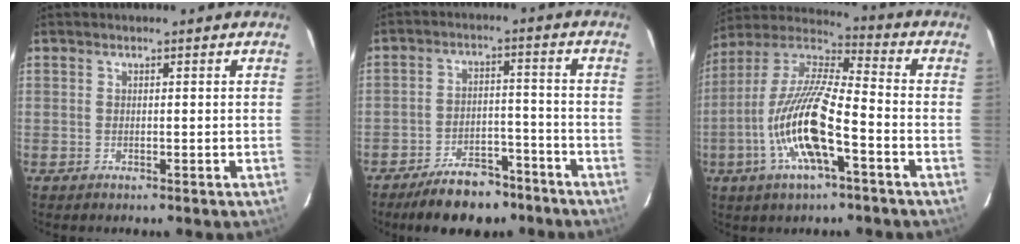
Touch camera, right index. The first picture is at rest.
{"total": 9.6, "force": [-7.6, 4.1, 4.3], "torque": [-0.068, 0.006, -0.124]}
{"total": 15.8, "force": [-5.1, 3.1, 14.6], "torque": [-0.301, 0.000, -0.095]}